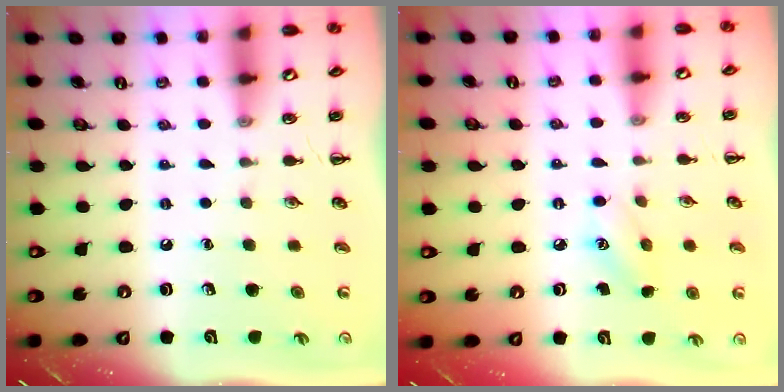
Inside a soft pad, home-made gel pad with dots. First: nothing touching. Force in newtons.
{"total": 6.0, "press": 5.8, "slide": 1.6}